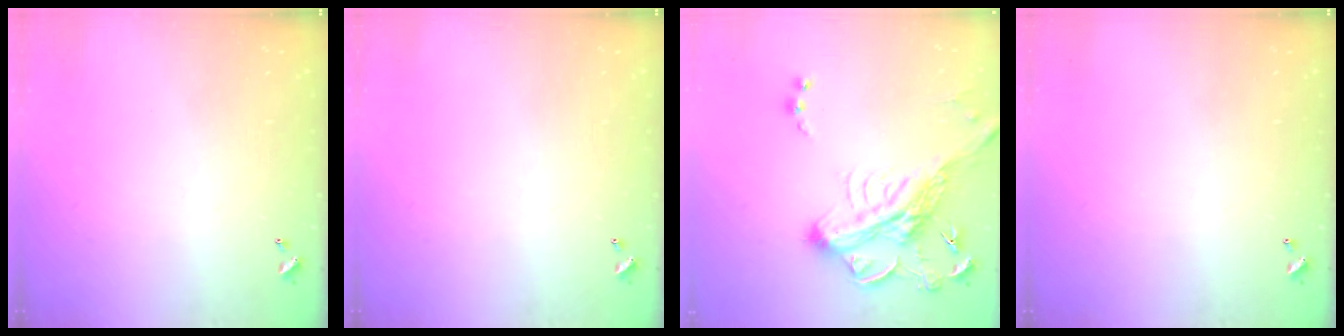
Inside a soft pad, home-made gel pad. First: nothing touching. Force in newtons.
{"total": 0.0}
{"total": 6.8, "press": 6.6, "slide": 1.7}
{"total": 0.0}